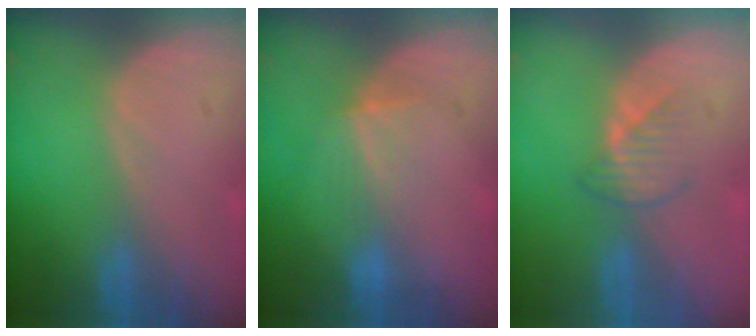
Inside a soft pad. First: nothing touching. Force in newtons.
{"total": 3.4, "press": 3.2, "slide": 1.1}
{"total": 3.0, "press": 2.9, "slide": 0.7}